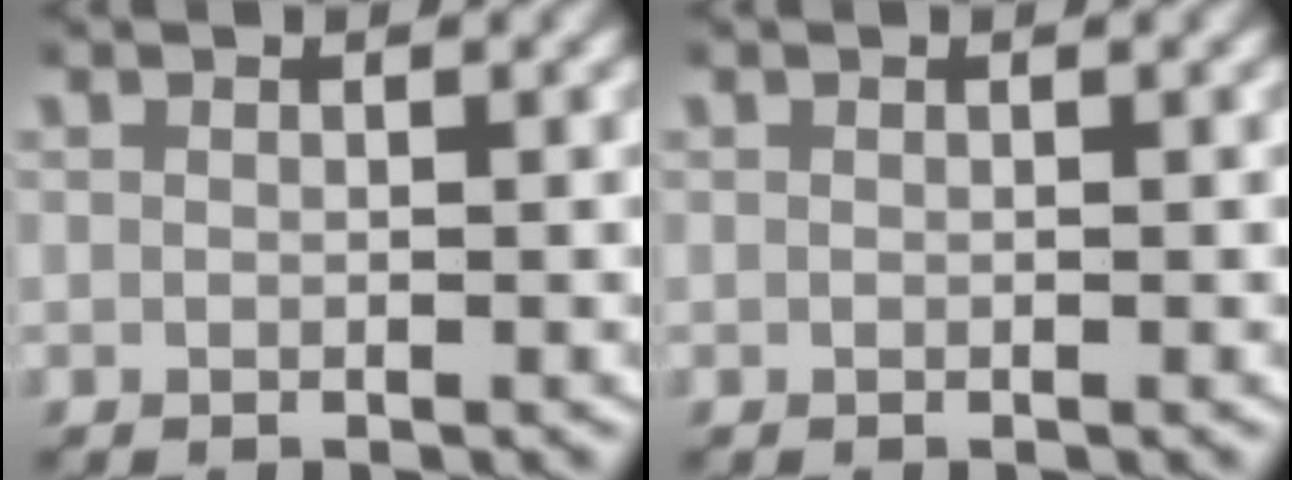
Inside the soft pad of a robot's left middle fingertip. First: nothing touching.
{"total": 0.0}